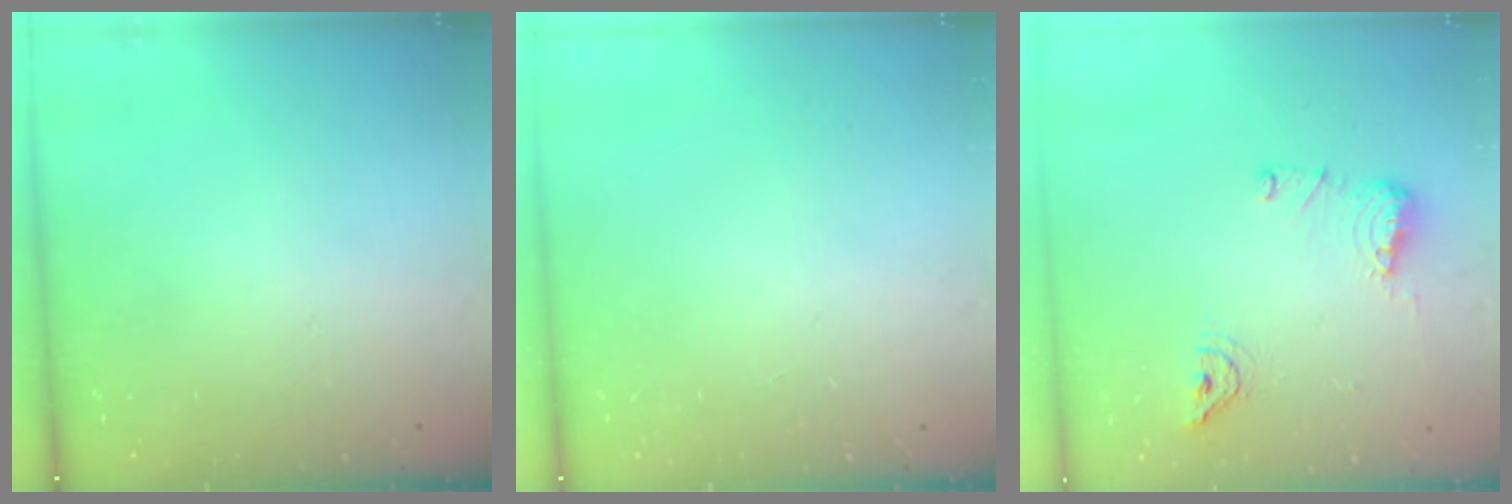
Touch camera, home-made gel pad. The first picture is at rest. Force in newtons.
{"total": 0.0}
{"total": 8.9, "press": 8.7, "slide": 1.7}